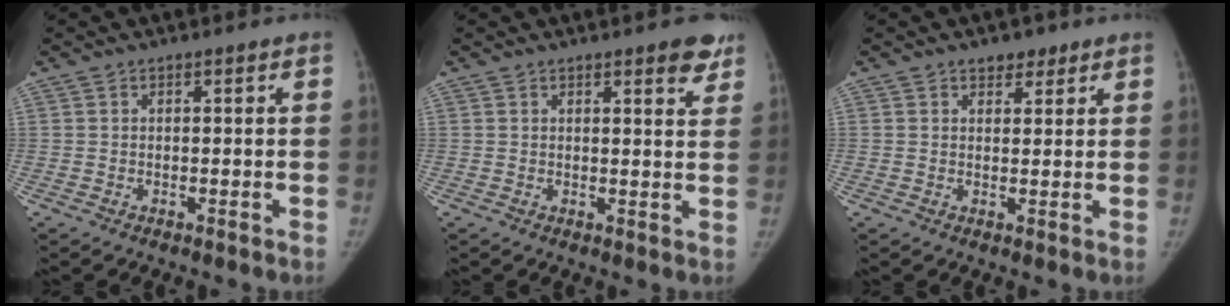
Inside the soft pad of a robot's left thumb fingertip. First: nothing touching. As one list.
[{"total": 4.6, "force": [3.1, 1.4, 3.1], "torque": [-0.022, -0.015, 0.033]}, {"total": 3.1, "force": [2.1, 1.9, 1.1], "torque": [0.007, -0.012, 0.029]}]